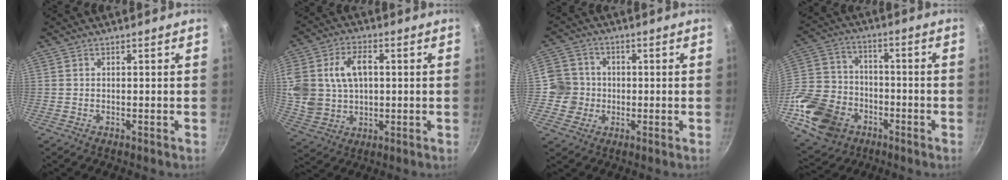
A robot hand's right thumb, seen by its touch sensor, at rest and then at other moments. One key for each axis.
{"total": 15.0, "fx": 2.1, "fy": 10.4, "fz": 10.5, "tx": -0.201, "ty": 0.012, "tz": 0.047}
{"total": 7.6, "fx": -0.8, "fy": 7.5, "fz": 1.2, "tx": 0.008, "ty": 0.014, "tz": -0.020}
{"total": 18.4, "fx": -7.8, "fy": 13.8, "fz": 9.3, "tx": -0.179, "ty": 0.035, "tz": -0.141}